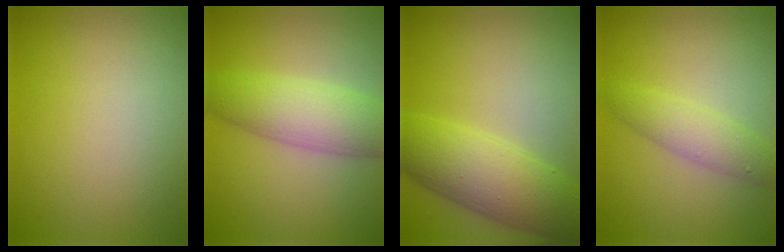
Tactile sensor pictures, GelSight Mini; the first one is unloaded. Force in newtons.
{"total": 5.3, "press": 5.3, "slide": 0.2}
{"total": 7.3, "press": 7.3, "slide": 0.3}
{"total": 2.8, "press": 2.8, "slide": 0.1}